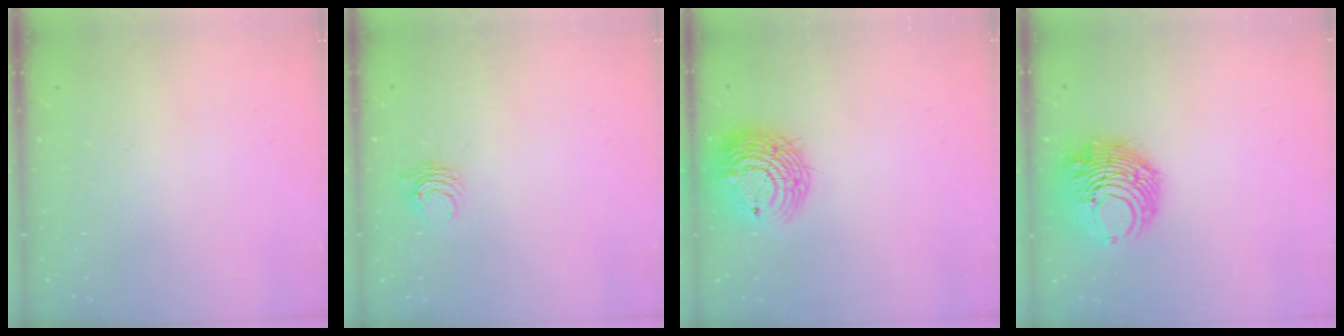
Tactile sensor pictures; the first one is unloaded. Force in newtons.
{"total": 3.7, "press": 3.7, "slide": 0.3}
{"total": 14.1, "press": 13.9, "slide": 1.9}
{"total": 11.6, "press": 11.5, "slide": 0.6}